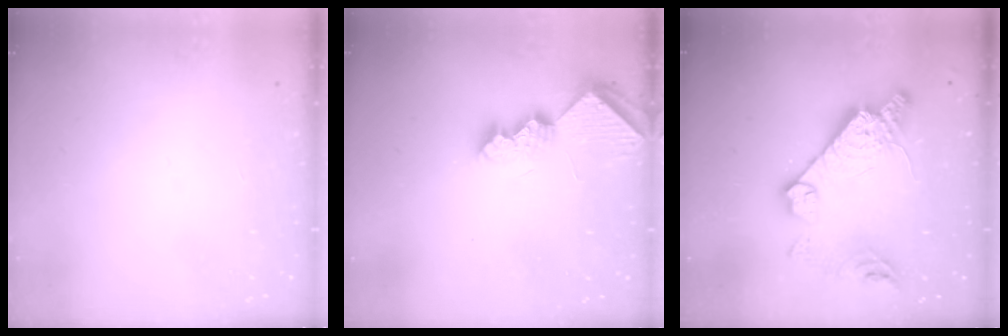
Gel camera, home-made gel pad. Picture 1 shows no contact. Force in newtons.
{"total": 7.8, "press": 7.8, "slide": 0.2}
{"total": 19.0, "press": 18.9, "slide": 1.6}